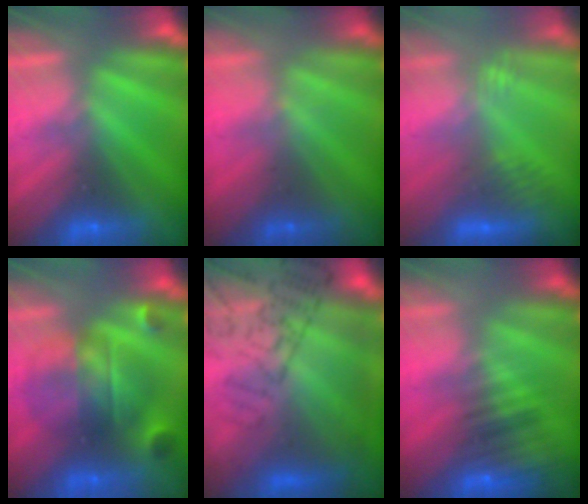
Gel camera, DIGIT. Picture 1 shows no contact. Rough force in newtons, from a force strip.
{"total": 1.5}
{"total": 2.7}
{"total": 6.7}
{"total": 7.5}
{"total": 4.9}